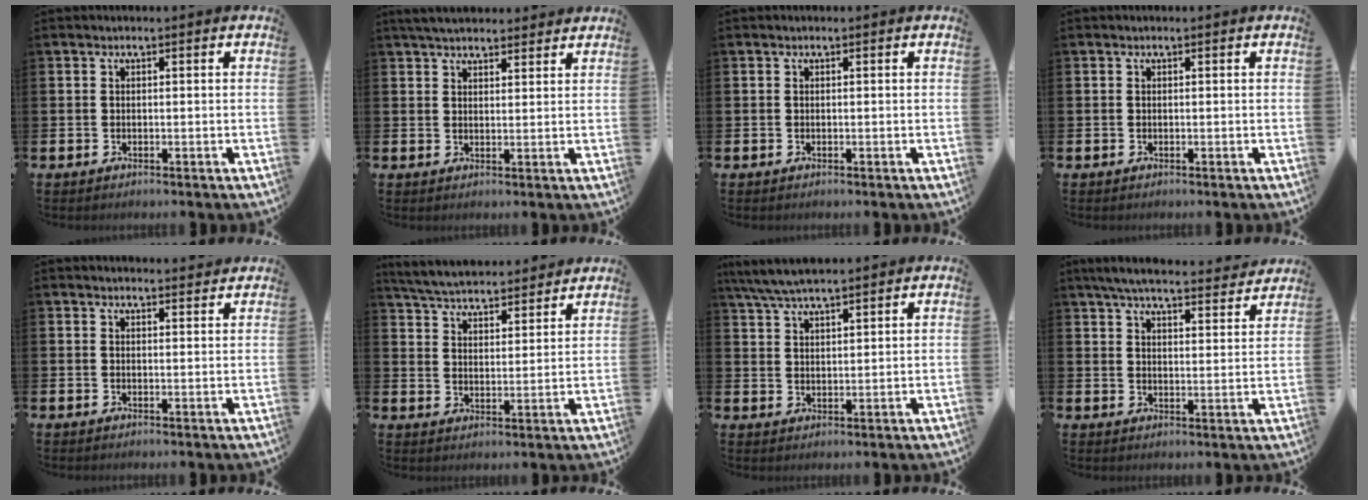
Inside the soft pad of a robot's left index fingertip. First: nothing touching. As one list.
[{"total": 4.2, "force": [4.0, 1.1, 1.1], "torque": [-0.029, -0.010, 0.074]}, {"total": 0.0}, {"total": 0.0}, {"total": 1.8, "force": [1.8, 0.2, -0.1], "torque": [0.007, -0.010, 0.031]}, {"total": 5.6, "force": [5.5, 0.7, 0.7], "torque": [-0.041, -0.037, 0.097]}, {"total": 5.7, "force": [5.3, 0.7, 2.0], "torque": [-0.060, -0.012, 0.099]}, {"total": 6.1, "force": [5.8, 0.6, 1.8], "torque": [-0.052, -0.035, 0.103]}]